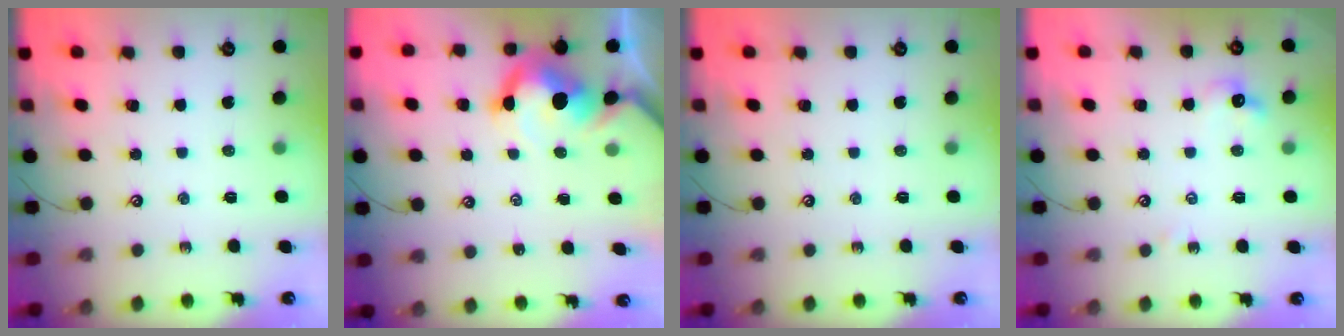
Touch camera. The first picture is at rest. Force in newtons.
{"total": 7.3, "press": 7.2, "slide": 1.0}
{"total": 0.0}
{"total": 5.8, "press": 5.8, "slide": 0.8}